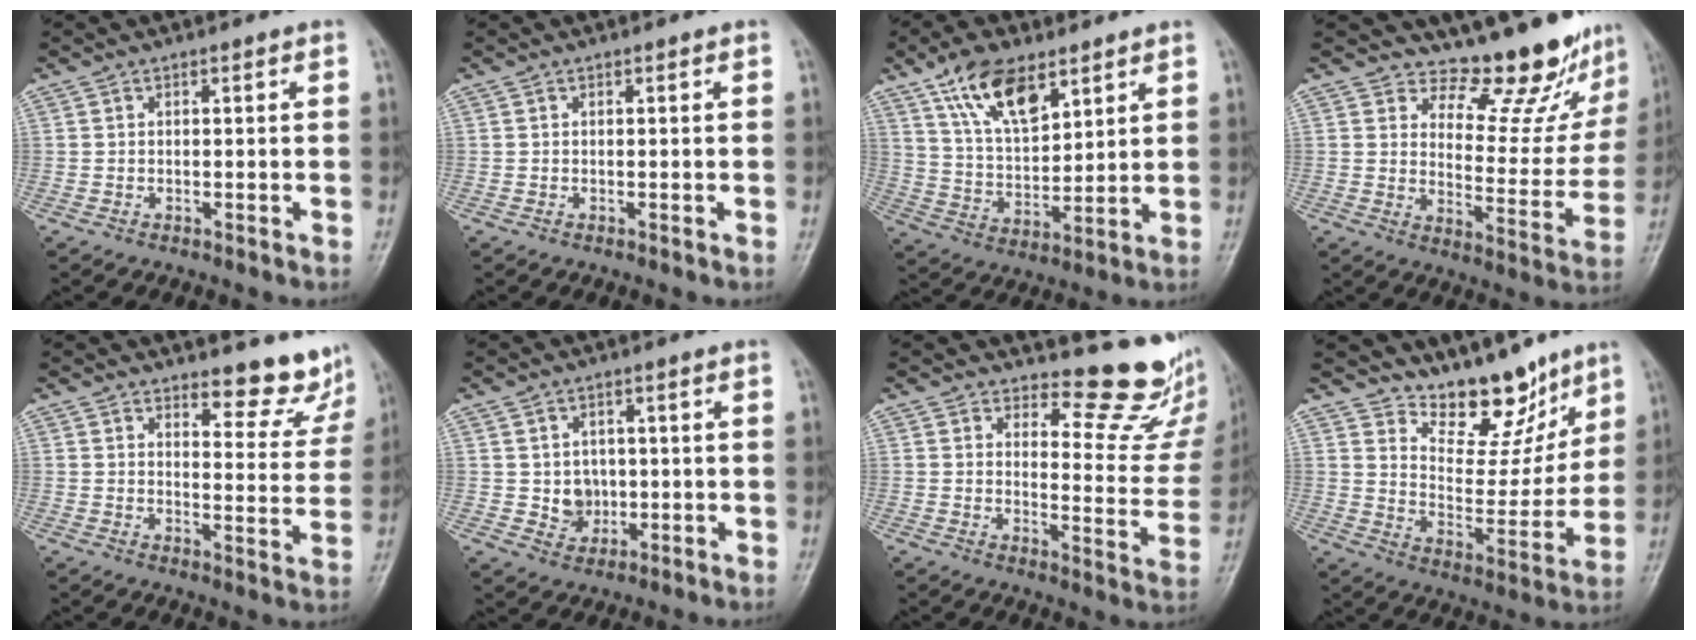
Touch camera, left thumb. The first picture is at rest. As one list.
[{"total": 0.0}, {"total": 13.1, "force": [7.9, 6.2, 8.4], "torque": [-0.126, -0.034, 0.152]}, {"total": 15.0, "force": [13.8, 4.7, 3.7], "torque": [-0.002, -0.133, 0.173]}, {"total": 9.1, "force": [8.1, 2.9, 2.9], "torque": [-0.006, -0.075, 0.094]}, {"total": 4.9, "force": [0.1, 4.3, 2.3], "torque": [-0.009, 0.000, 0.008]}, {"total": 13.7, "force": [12.5, 4.4, 3.8], "torque": [-0.002, -0.133, 0.140]}, {"total": 13.8, "force": [10.9, 6.2, 5.8], "torque": [-0.037, -0.080, 0.182]}]